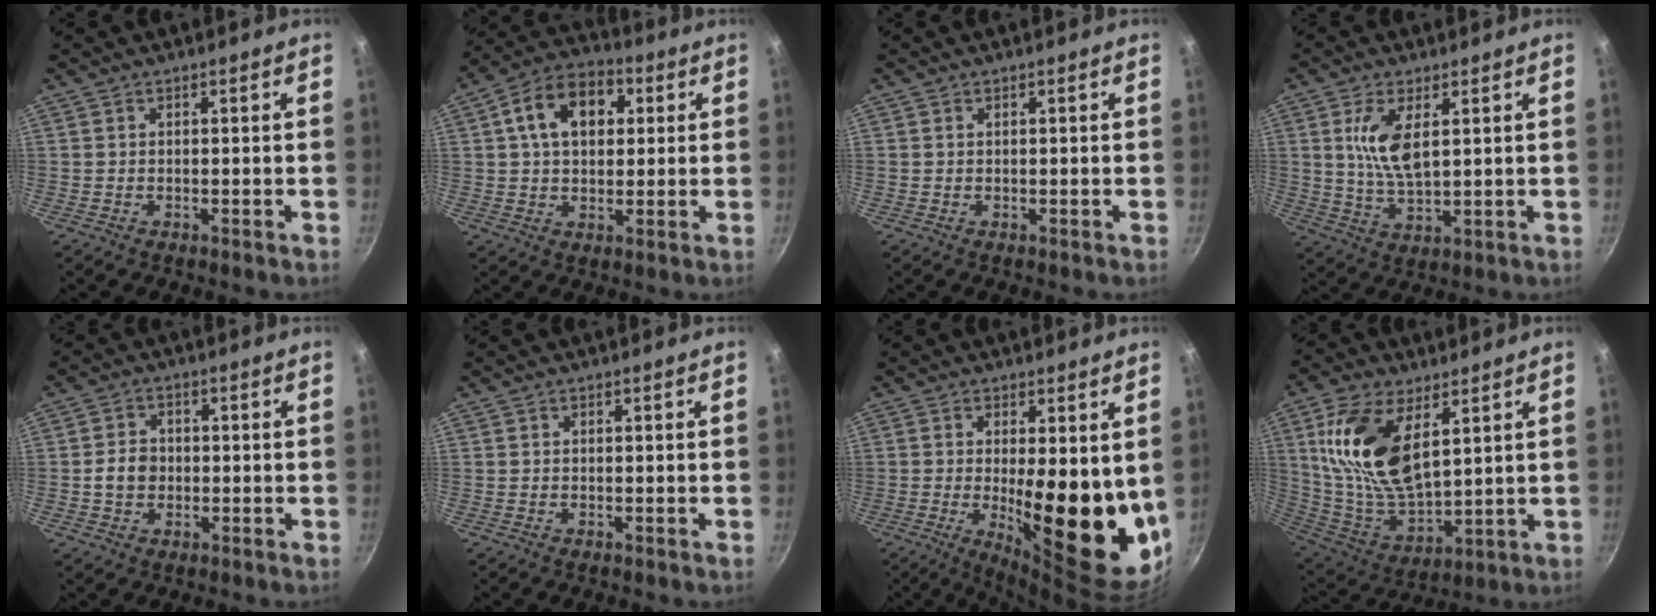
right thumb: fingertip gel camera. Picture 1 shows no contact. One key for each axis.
{"total": 13.0, "fx": 3.3, "fy": 8.9, "fz": 8.9, "tx": -0.120, "ty": 0.015, "tz": 0.042}
{"total": 0.0}
{"total": 8.4, "fx": 2.4, "fy": 3.7, "fz": 7.1, "tx": -0.137, "ty": -0.016, "tz": 0.054}
{"total": 4.6, "fx": -0.5, "fy": 3.8, "fz": 2.5, "tx": -0.027, "ty": 0.011, "tz": -0.013}
{"total": 0.0}
{"total": 17.6, "fx": -0.2, "fy": 5.9, "fz": 16.6, "tx": -0.204, "ty": -0.035, "tz": 0.011}
{"total": 18.9, "fx": 6.6, "fy": 9.7, "fz": 14.9, "tx": -0.282, "ty": -0.038, "tz": 0.140}